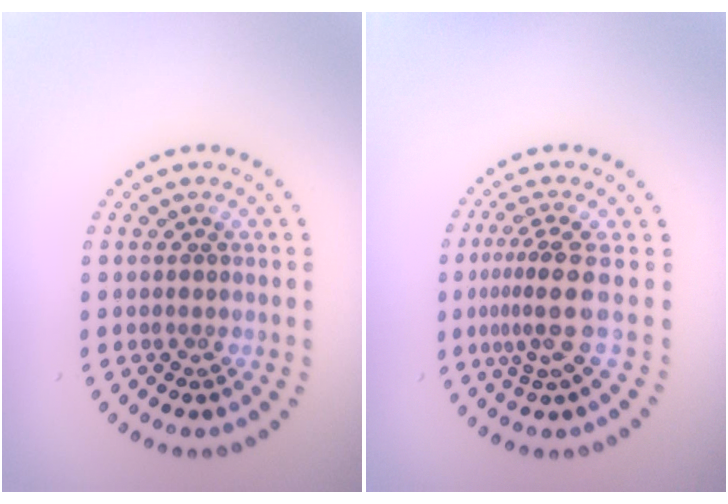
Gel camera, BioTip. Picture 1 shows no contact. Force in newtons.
{"total": 3.5, "press": 2.4, "slide": 2.5}